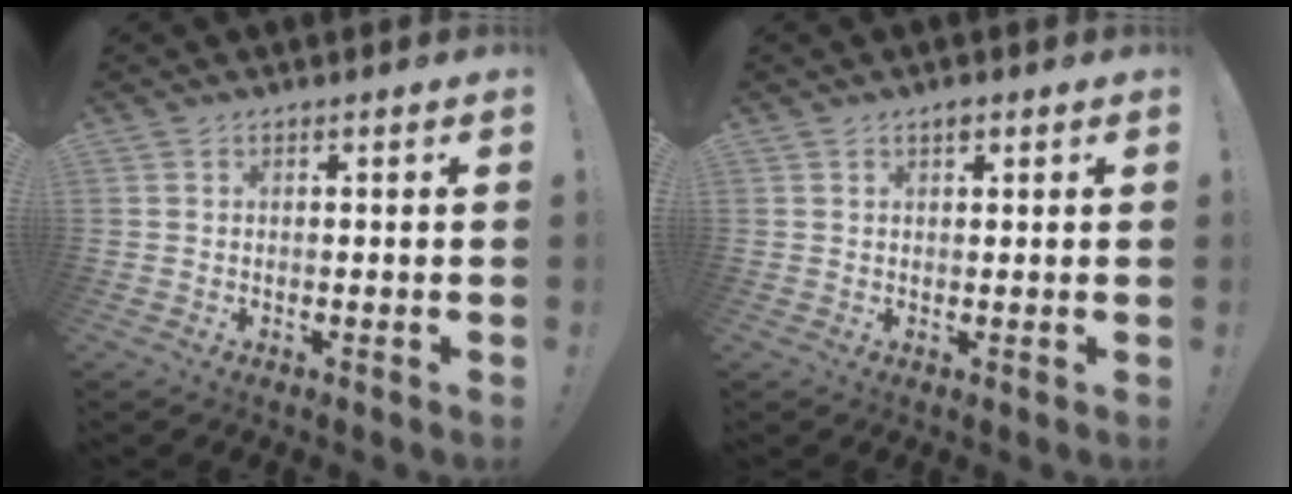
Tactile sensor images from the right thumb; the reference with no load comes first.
{"total": 1.3, "force": [1.0, 0.6, 0.7], "torque": [-0.006, -0.005, 0.017]}